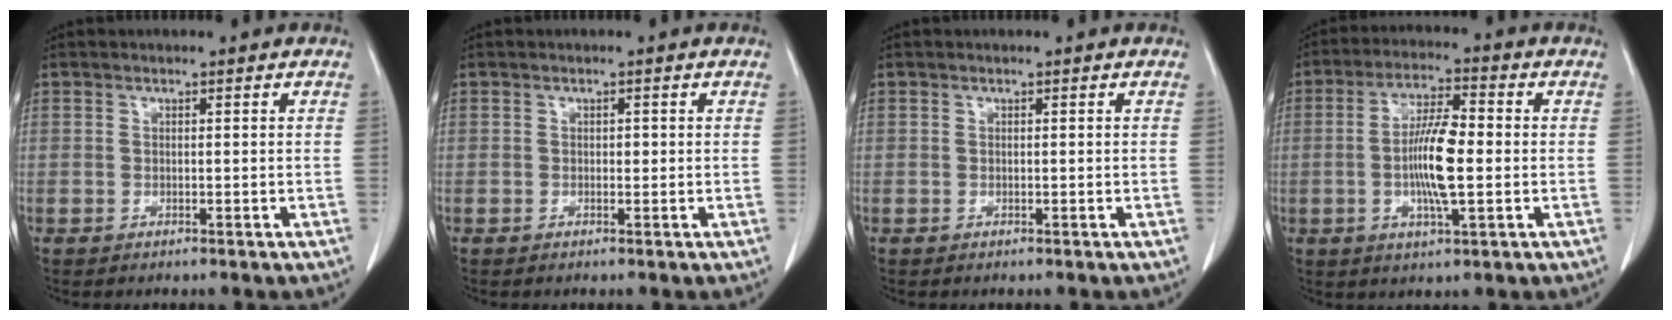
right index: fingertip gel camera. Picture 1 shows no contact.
{"total": 0.6, "force": [0.1, 0.4, 0.4], "torque": [-0.002, 0.003, 0.002]}
{"total": 0.0}
{"total": 9.4, "force": [-0.9, 1.7, 9.2], "torque": [-0.174, 0.002, -0.018]}